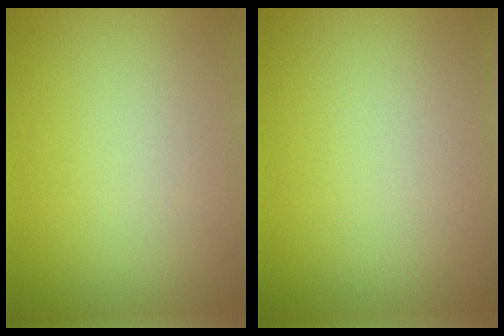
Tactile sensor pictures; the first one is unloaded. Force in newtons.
{"total": 0.0}